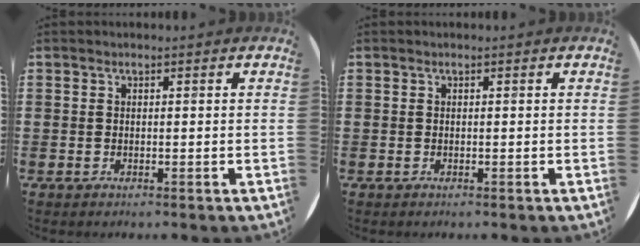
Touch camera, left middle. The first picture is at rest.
{"total": 0.0}